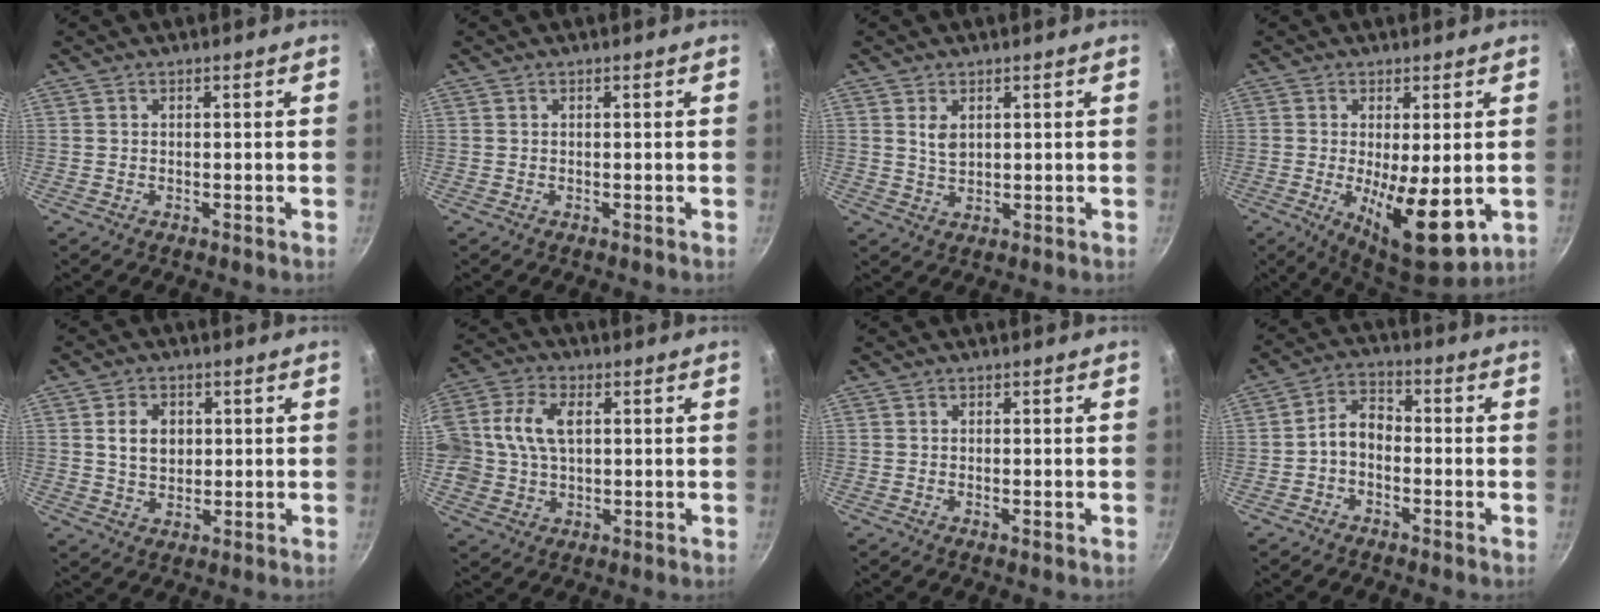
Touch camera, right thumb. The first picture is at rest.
{"total": 0.0}
{"total": 3.1, "force": [1.1, 1.9, 2.2], "torque": [-0.037, -0.011, 0.025]}
{"total": 12.2, "force": [-1.7, 4.0, 11.4], "torque": [-0.168, -0.014, -0.012]}
{"total": 6.1, "force": [1.1, 4.6, 3.9], "torque": [-0.051, -0.002, 0.023]}
{"total": 10.3, "force": [1.7, 7.1, 7.3], "torque": [-0.133, 0.010, 0.022]}
{"total": 0.8, "force": [-0.2, 0.1, 0.7], "torque": [-0.015, -0.002, -0.005]}
{"total": 5.5, "force": [-1.6, 3.7, 3.7], "torque": [-0.056, 0.034, -0.039]}